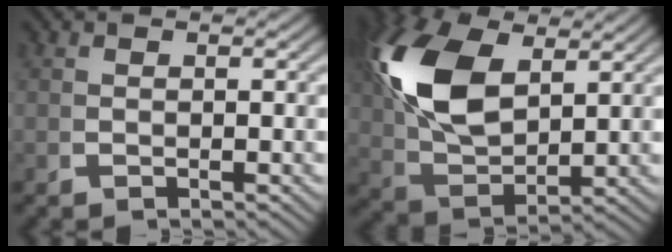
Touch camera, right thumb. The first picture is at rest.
{"total": 10.1, "force": [2.3, 6.0, 7.8], "torque": [-0.190, -0.024, 0.058]}